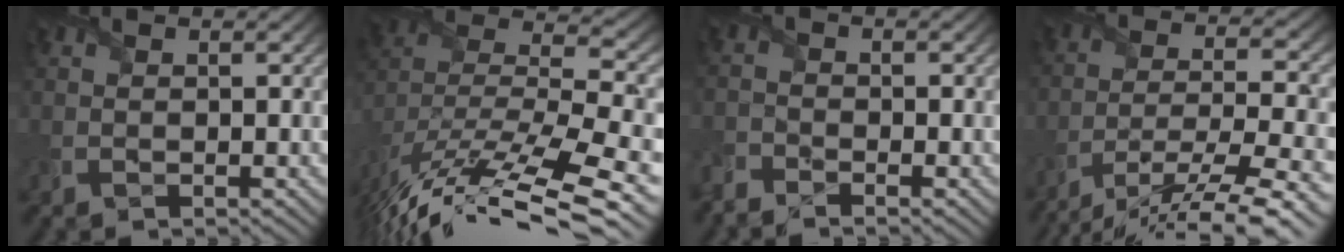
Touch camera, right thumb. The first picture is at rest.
{"total": 15.2, "force": [-10.5, 4.5, 10.1], "torque": [-0.201, 0.019, -0.142]}
{"total": 2.6, "force": [-2.5, 0.4, 0.6], "torque": [-0.017, -0.007, -0.065]}
{"total": 12.8, "force": [-10.3, 2.2, 7.4], "torque": [-0.139, -0.012, -0.162]}